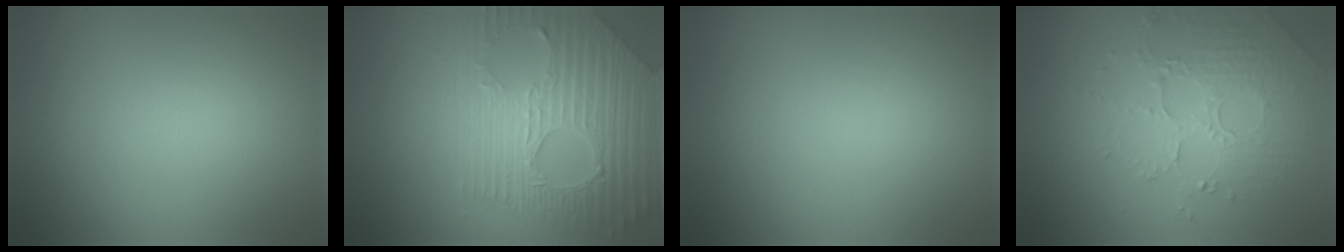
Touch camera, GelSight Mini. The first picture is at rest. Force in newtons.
{"total": 8.3, "press": 5.8, "slide": 6.0}
{"total": 0.0}
{"total": 5.0, "press": 3.4, "slide": 3.7}